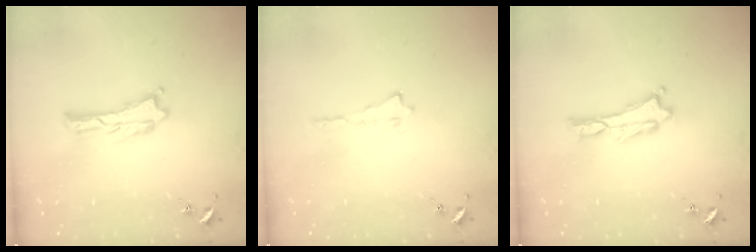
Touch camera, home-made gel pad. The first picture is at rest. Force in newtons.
{"total": 0.0}
{"total": 0.0}